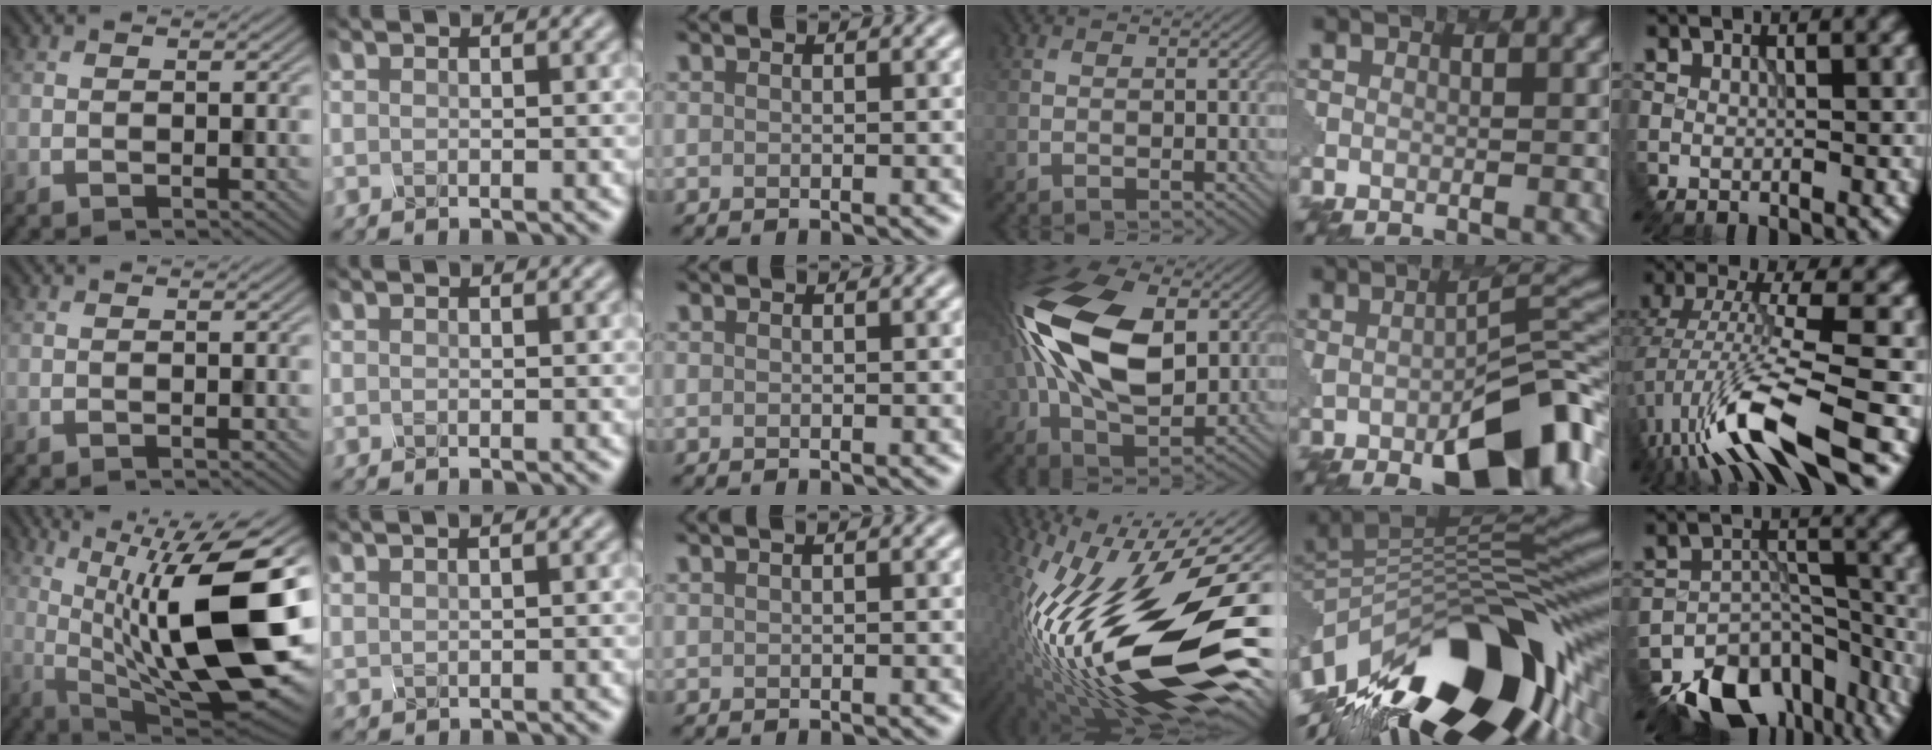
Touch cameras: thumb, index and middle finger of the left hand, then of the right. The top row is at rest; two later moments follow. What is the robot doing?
{"motion": "disassemble", "object": "battery cover"}